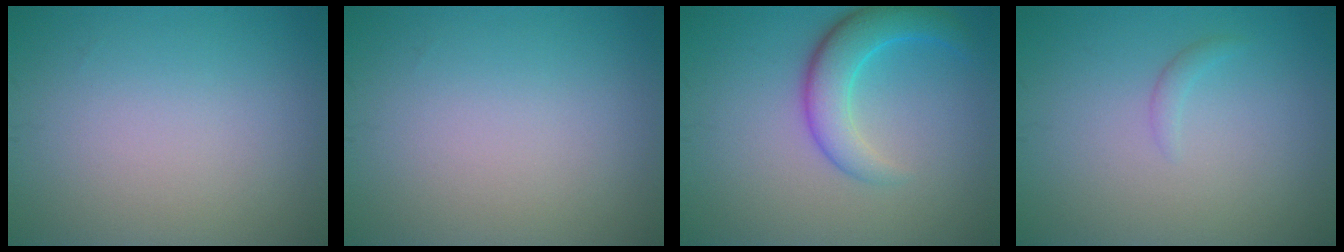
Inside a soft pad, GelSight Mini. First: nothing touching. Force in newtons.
{"total": 0.0}
{"total": 4.6, "press": 4.6, "slide": 0.2}
{"total": 0.8, "press": 0.8, "slide": 0.0}